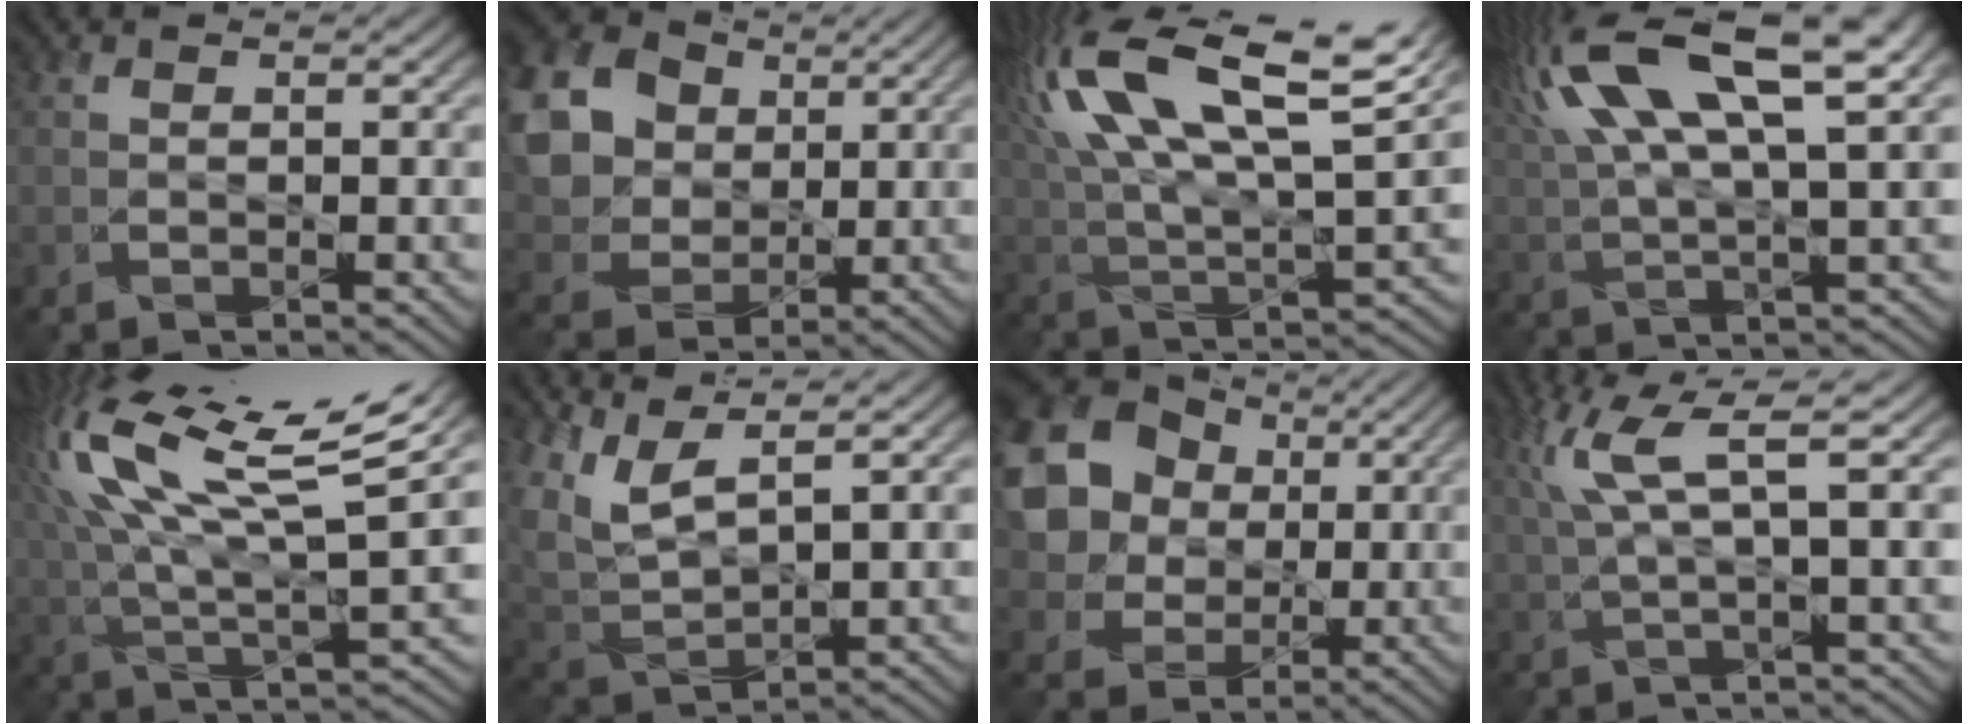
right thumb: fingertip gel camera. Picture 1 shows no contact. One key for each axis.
{"total": 17.0, "fx": 5.4, "fy": 13.7, "fz": 8.4, "tx": -0.267, "ty": 0.041, "tz": 0.120}
{"total": 20.7, "fx": 10.0, "fy": 8.5, "fz": 16.1, "tx": -0.310, "ty": 0.046, "tz": 0.151}
{"total": 17.4, "fx": 7.7, "fy": 5.8, "fz": 14.5, "tx": -0.314, "ty": 0.036, "tz": 0.130}
{"total": 17.2, "fx": 7.6, "fy": 5.6, "fz": 14.4, "tx": -0.323, "ty": 0.034, "tz": 0.133}
{"total": 8.4, "fx": 5.3, "fy": 2.7, "fz": 5.9, "tx": -0.153, "ty": 0.008, "tz": 0.109}
{"total": 18.4, "fx": 4.9, "fy": 15.7, "fz": 8.3, "tx": -0.250, "ty": 0.044, "tz": 0.089}
{"total": 6.8, "fx": 2.2, "fy": 1.2, "fz": 6.3, "tx": -0.136, "ty": 0.019, "tz": 0.046}